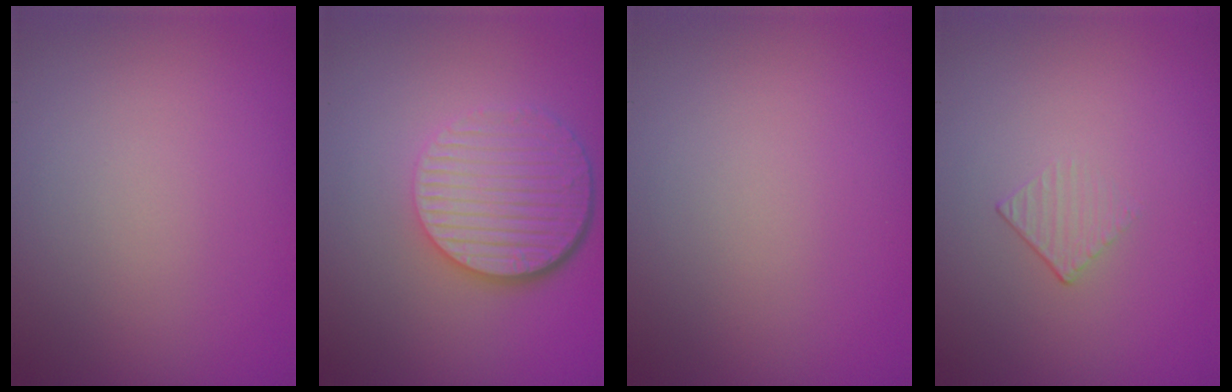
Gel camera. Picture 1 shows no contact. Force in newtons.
{"total": 6.1, "press": 4.2, "slide": 4.3}
{"total": 0.0}
{"total": 1.2, "press": 0.4, "slide": 1.2}